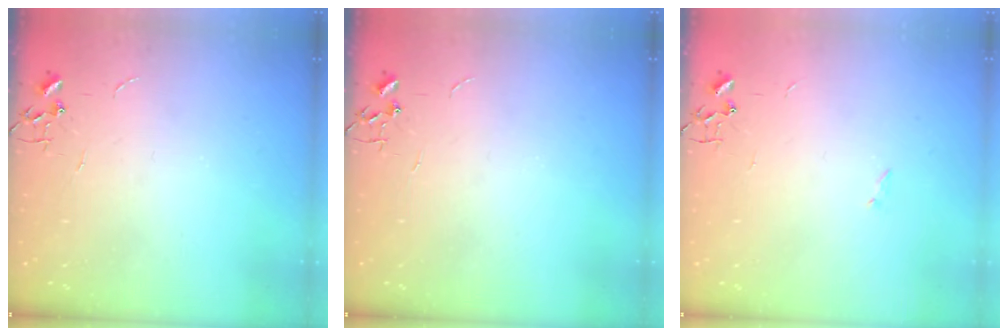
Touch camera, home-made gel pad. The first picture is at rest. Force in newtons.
{"total": 0.0}
{"total": 0.9, "press": 0.9, "slide": 0.2}